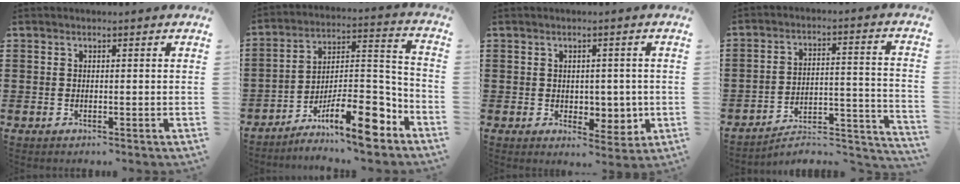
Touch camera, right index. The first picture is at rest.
{"total": 12.4, "force": [-7.5, 3.2, 9.3], "torque": [-0.149, 0.010, -0.137]}
{"total": 3.4, "force": [0.8, 2.8, 1.7], "torque": [-0.027, 0.000, 0.011]}
{"total": 4.6, "force": [-4.4, 0.8, 1.1], "torque": [-0.022, -0.006, -0.094]}